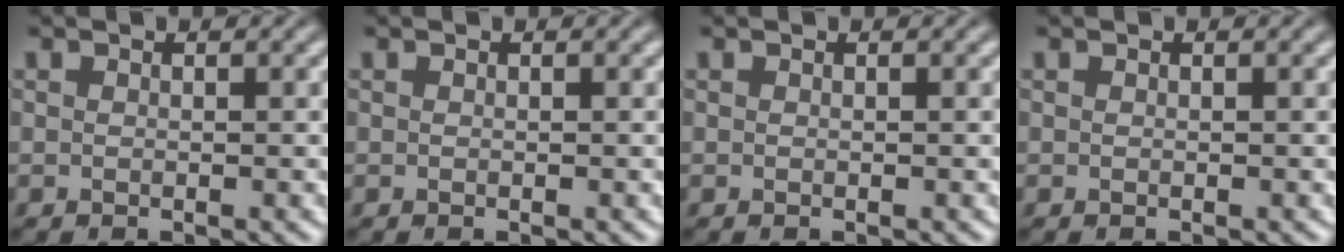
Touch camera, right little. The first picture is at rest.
{"total": 0.0}
{"total": 0.0}
{"total": 0.0}